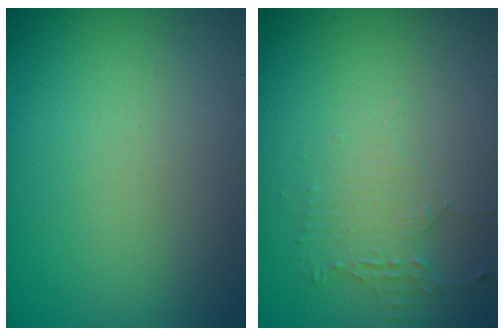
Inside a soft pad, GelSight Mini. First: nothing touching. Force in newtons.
{"total": 2.1, "press": 1.6, "slide": 1.4}